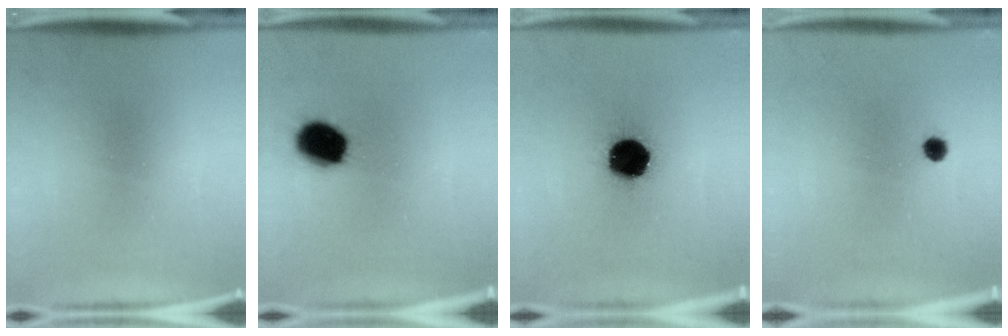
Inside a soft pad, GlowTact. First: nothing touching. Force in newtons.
{"total": 11.8}
{"total": 16.7}
{"total": 2.4}